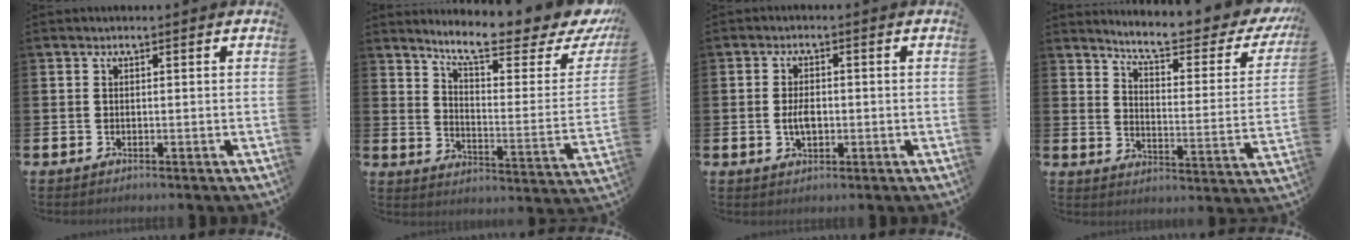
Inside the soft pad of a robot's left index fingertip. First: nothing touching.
{"total": 9.4, "force": [8.1, 1.4, 4.6], "torque": [-0.100, -0.061, 0.130]}
{"total": 3.2, "force": [-0.2, 1.8, 2.7], "torque": [-0.040, 0.000, -0.007]}
{"total": 6.7, "force": [6.0, 1.0, 2.9], "torque": [-0.069, -0.048, 0.093]}